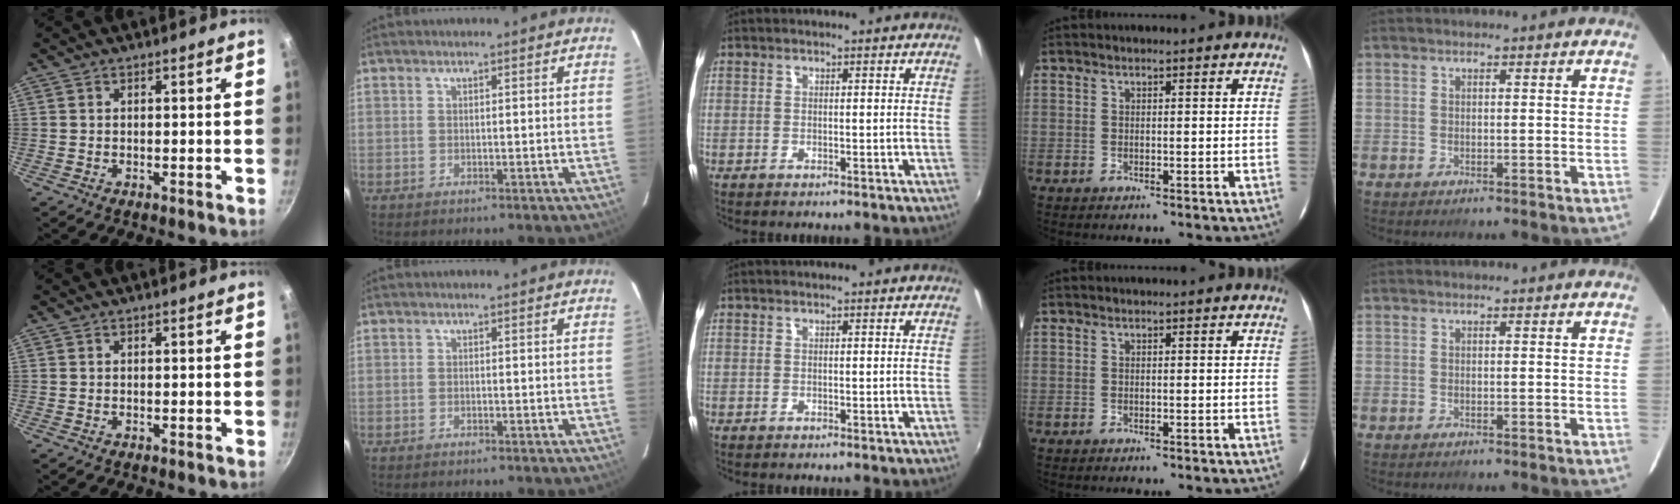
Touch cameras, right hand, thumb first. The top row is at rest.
{}